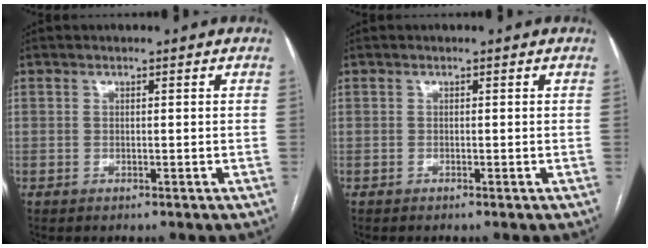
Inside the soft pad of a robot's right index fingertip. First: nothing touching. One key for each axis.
{"total": 0.0}